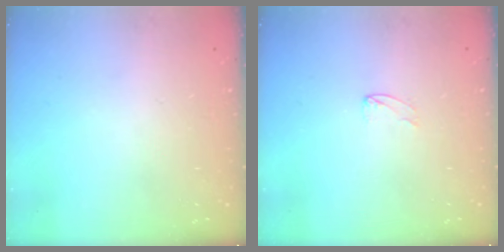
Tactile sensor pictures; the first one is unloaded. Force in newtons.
{"total": 2.7, "press": 2.7, "slide": 0.2}